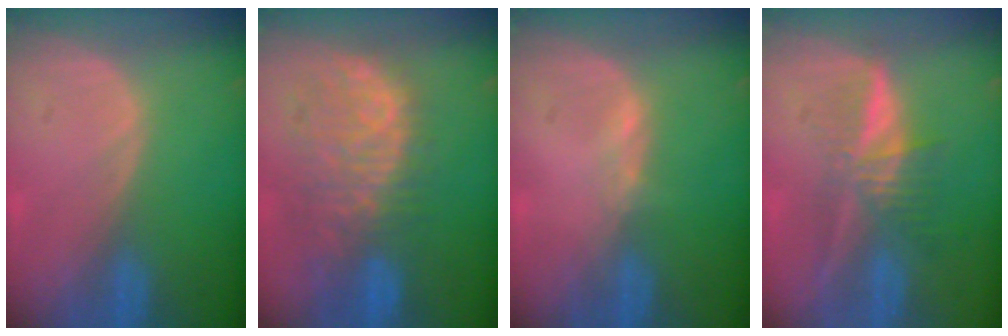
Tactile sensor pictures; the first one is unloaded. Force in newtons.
{"total": 10.9, "press": 9.4, "slide": 5.4}
{"total": 0.7, "press": 0.7, "slide": 0.2}
{"total": 6.1, "press": 5.7, "slide": 2.1}